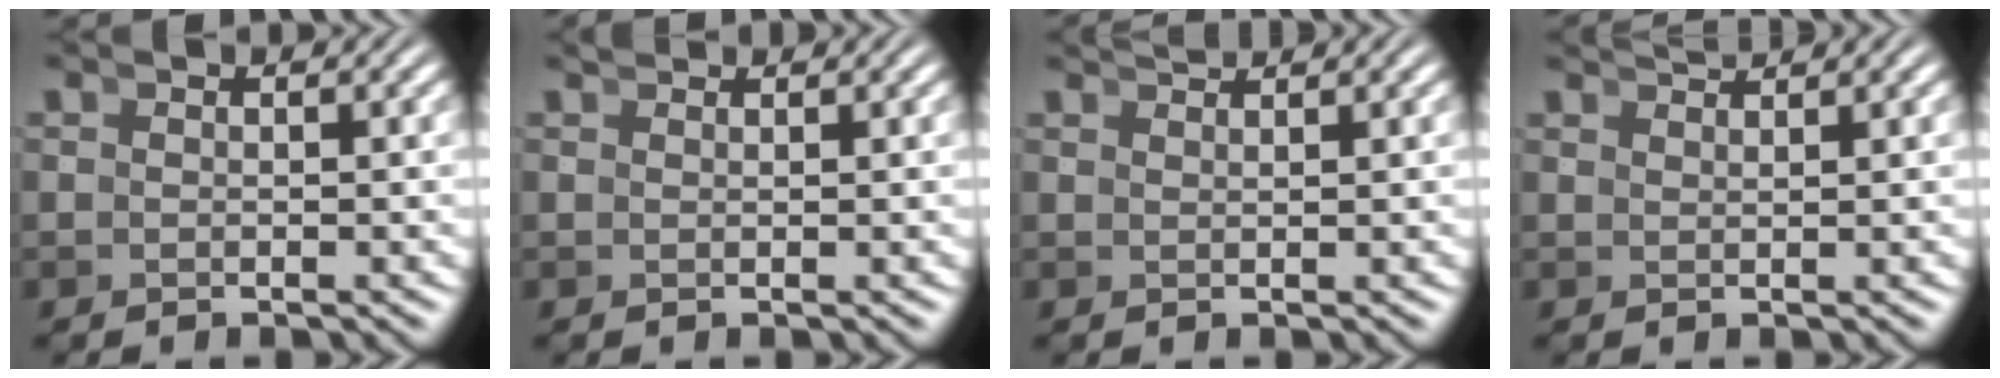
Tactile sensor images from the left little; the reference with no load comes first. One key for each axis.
{"total": 0.7, "fx": 0.7, "fy": -0.3, "fz": 0.0, "tx": 0.004, "ty": 0.001, "tz": 0.012}
{"total": 2.2, "fx": 2.1, "fy": -0.9, "fz": 0.1, "tx": 0.010, "ty": 0.004, "tz": 0.039}
{"total": 2.5, "fx": 2.4, "fy": -0.9, "fz": 0.3, "tx": 0.009, "ty": 0.005, "tz": 0.044}